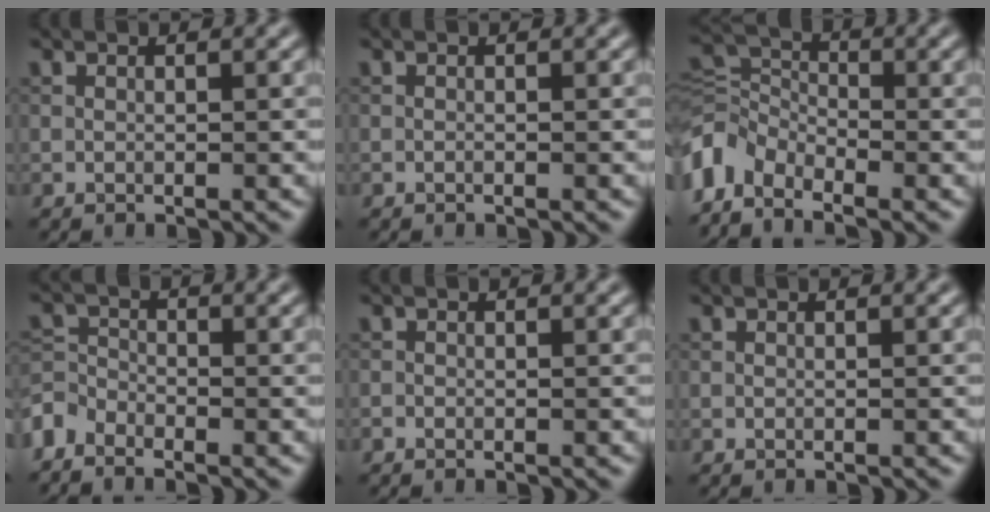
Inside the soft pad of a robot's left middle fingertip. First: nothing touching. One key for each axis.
{"total": 0.0}
{"total": 5.5, "fx": -3.7, "fy": 3.1, "fz": 2.6, "tx": -0.052, "ty": 0.003, "tz": -0.086}
{"total": 2.7, "fx": -2.4, "fy": 1.2, "fz": 0.7, "tx": -0.015, "ty": -0.001, "tz": -0.061}
{"total": 0.0}
{"total": 0.0}